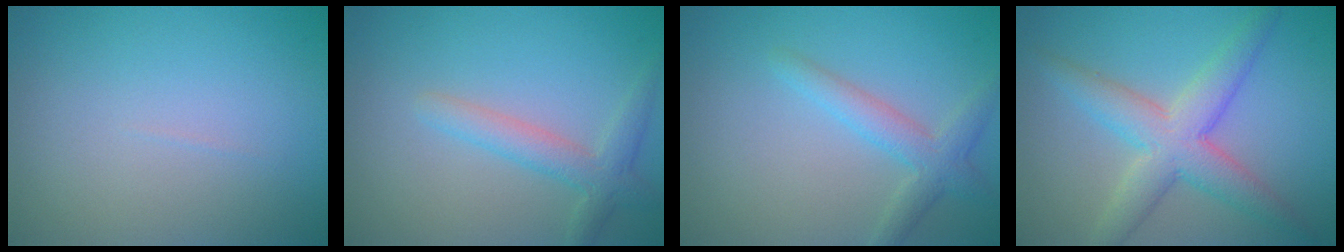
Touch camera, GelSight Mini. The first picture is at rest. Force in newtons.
{"total": 2.8, "press": 2.8, "slide": 0.3}
{"total": 2.9, "press": 2.9, "slide": 0.1}
{"total": 5.4, "press": 5.4, "slide": 0.1}